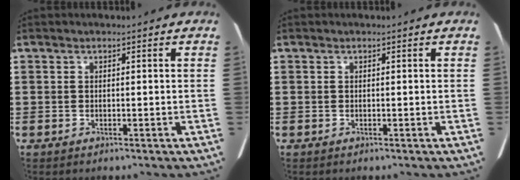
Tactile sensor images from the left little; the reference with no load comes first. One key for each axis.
{"total": 0.0}